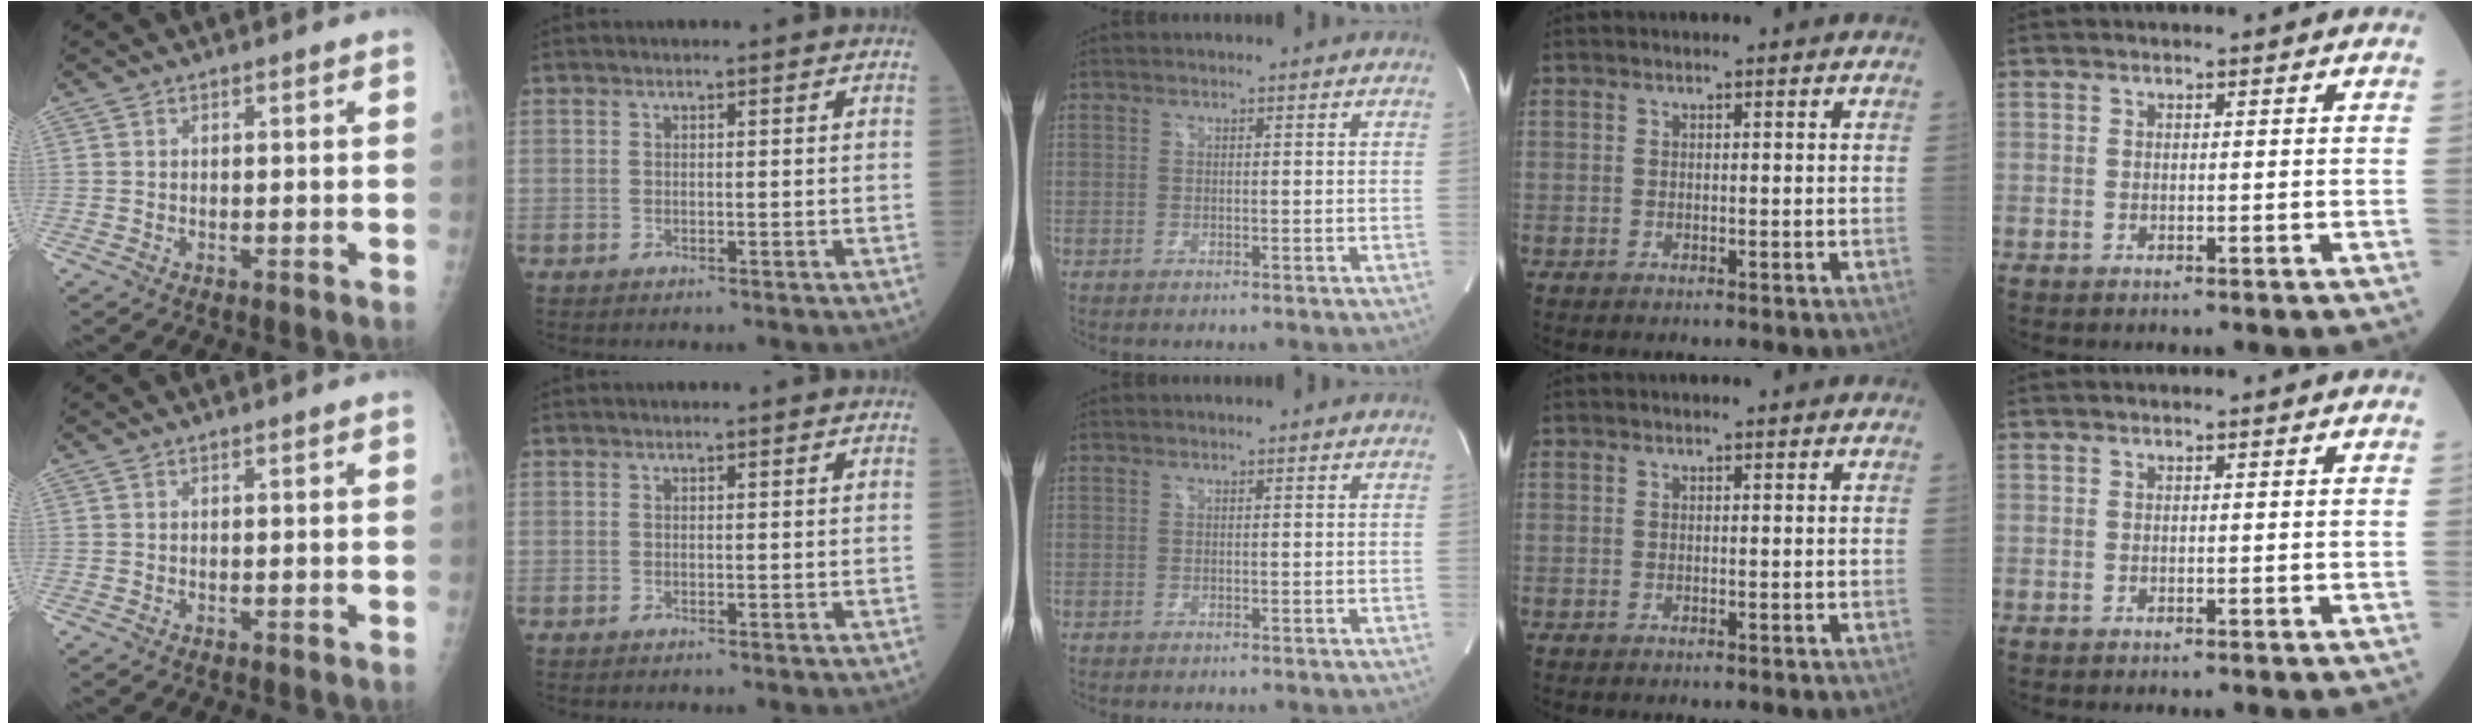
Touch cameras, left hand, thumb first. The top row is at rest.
{}